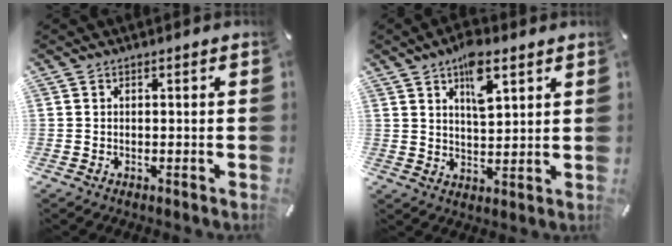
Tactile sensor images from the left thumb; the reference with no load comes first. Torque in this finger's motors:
{"motor_torque": [1.96, 1.94, 1.29, -1.33, 0.35]}